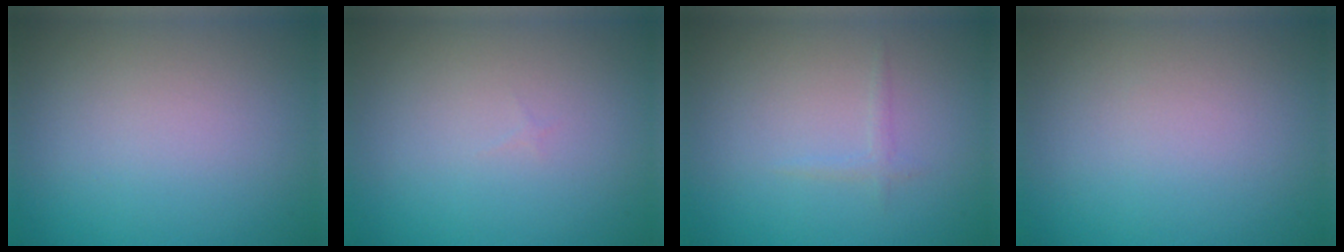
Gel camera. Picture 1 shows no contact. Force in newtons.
{"total": 0.0}
{"total": 0.7, "press": 0.7, "slide": 0.1}
{"total": 0.0}